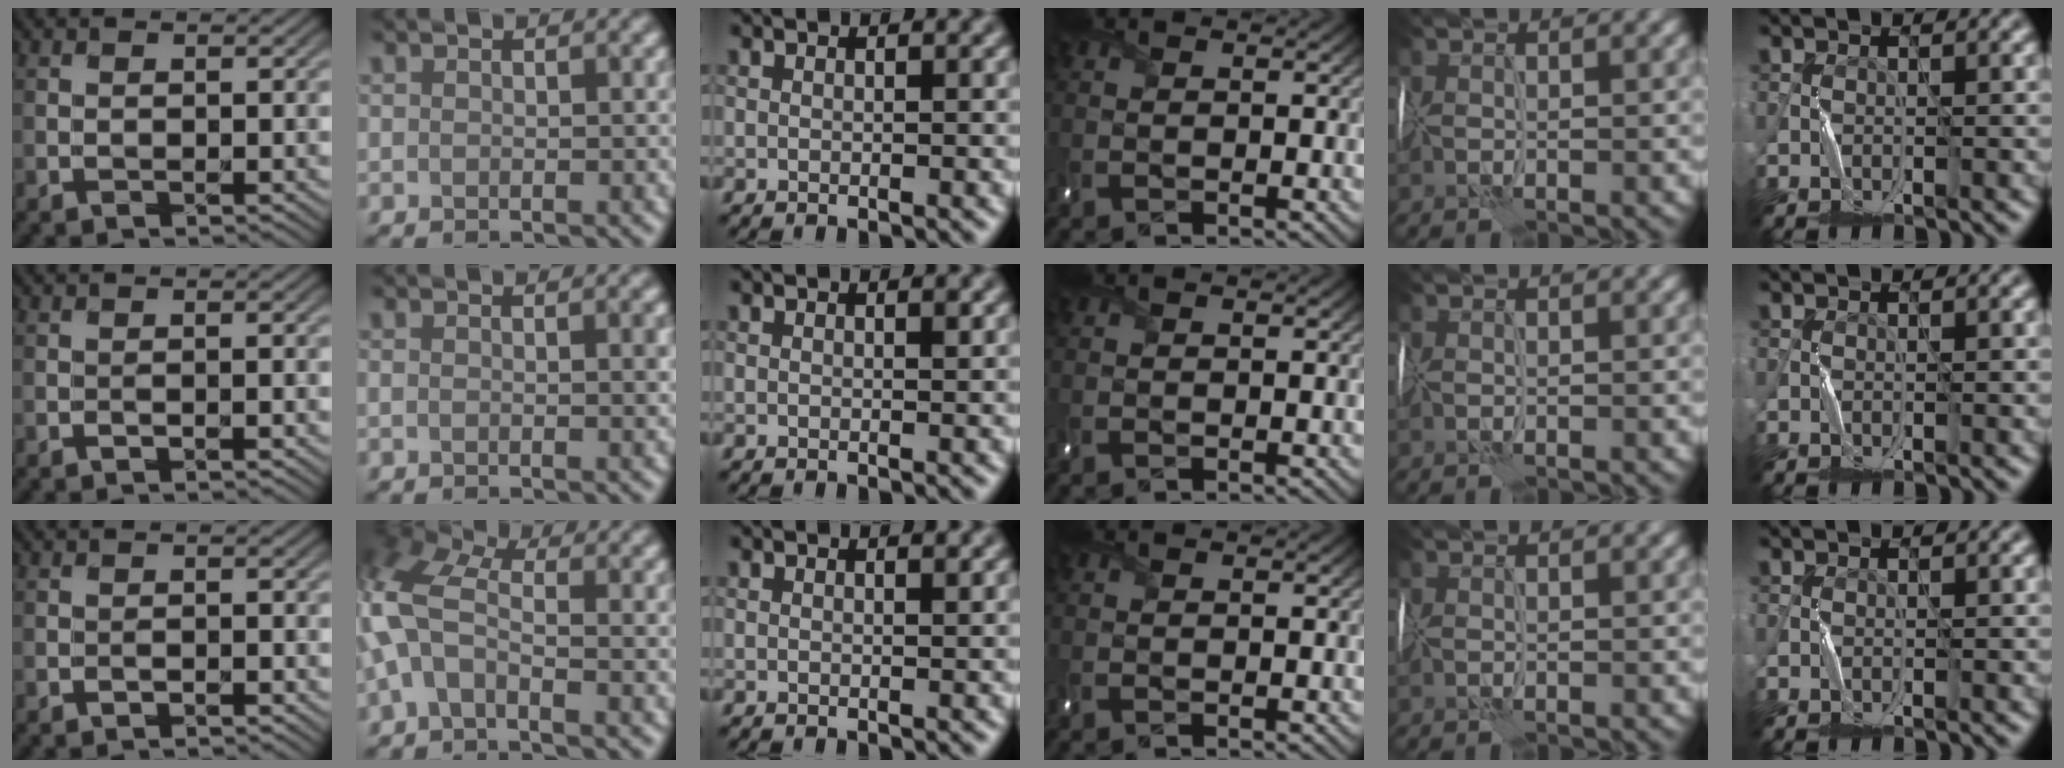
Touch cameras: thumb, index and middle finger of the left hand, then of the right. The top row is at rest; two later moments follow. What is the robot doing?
{"motion": "wrap", "object": "sponge"}